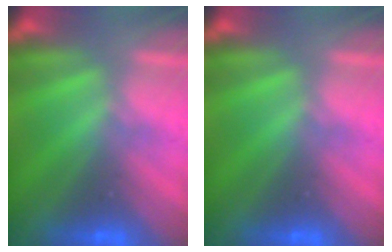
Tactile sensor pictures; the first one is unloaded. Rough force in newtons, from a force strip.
{"total": 0.0}